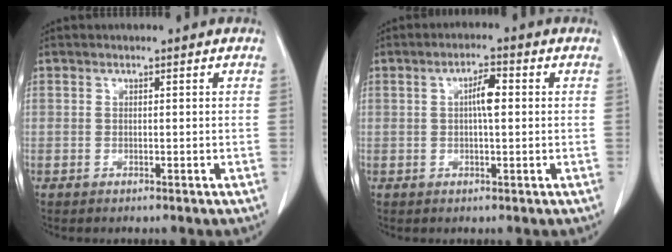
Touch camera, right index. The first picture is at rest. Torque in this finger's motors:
{"motor_torque": [0.49, -0.01, 0.36, 0.08]}